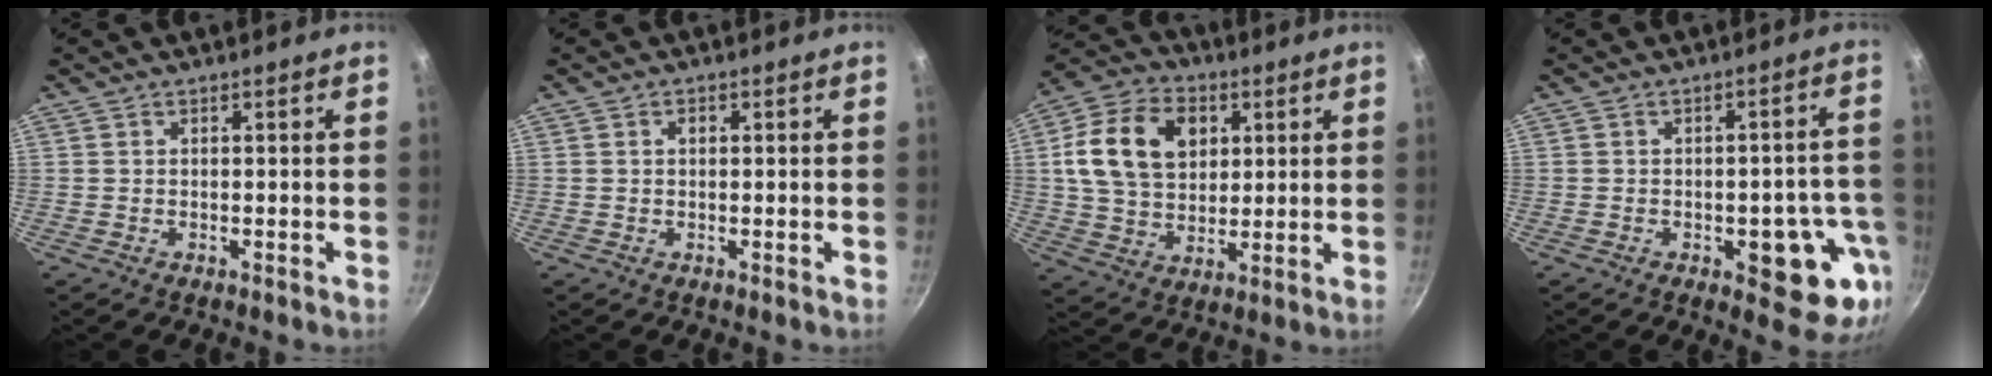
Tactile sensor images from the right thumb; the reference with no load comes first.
{"total": 1.4, "force": [0.3, 1.0, 1.0], "torque": [-0.013, 0.004, 0.003]}
{"total": 17.0, "force": [4.4, 12.3, 10.9], "torque": [-0.178, 0.001, 0.070]}
{"total": 12.0, "force": [-4.1, 5.5, 9.8], "torque": [-0.064, 0.018, -0.051]}